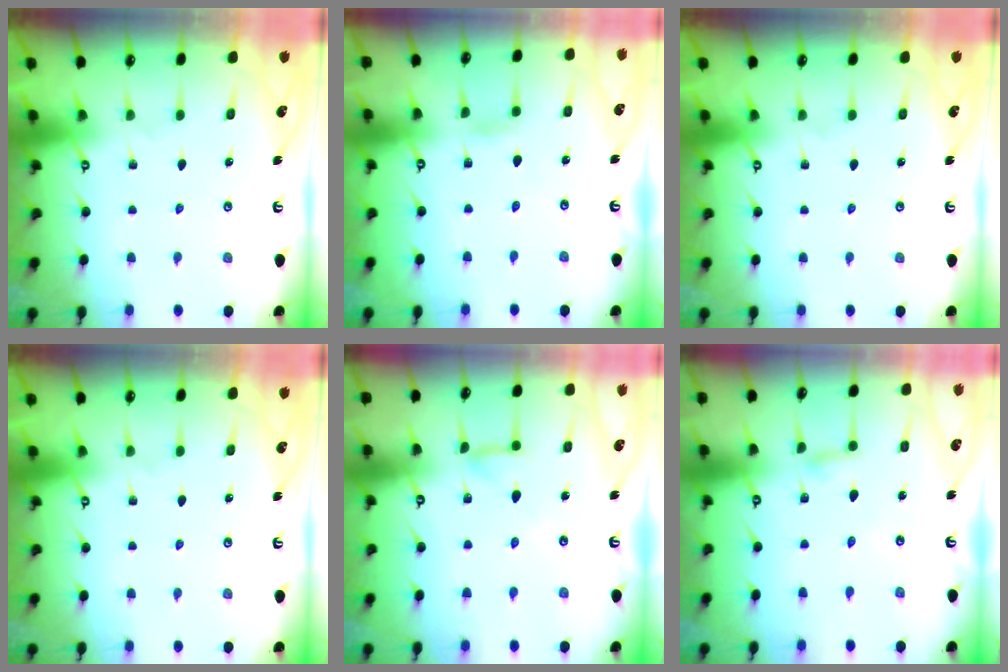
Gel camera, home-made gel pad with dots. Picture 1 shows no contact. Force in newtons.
{"total": 2.5, "press": 2.4, "slide": 0.3}
{"total": 0.0}
{"total": 0.0}
{"total": 7.4, "press": 7.3, "slide": 0.6}
{"total": 2.7, "press": 2.7, "slide": 0.1}